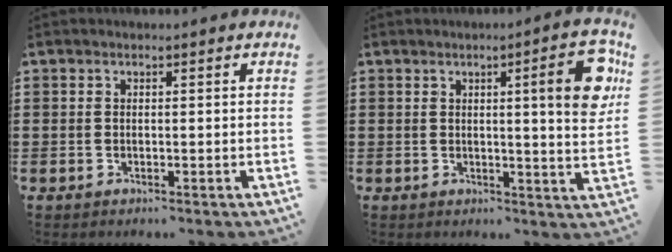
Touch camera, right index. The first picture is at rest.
{"total": 8.5, "force": [3.0, 0.7, 7.9], "torque": [-0.120, -0.008, 0.040]}